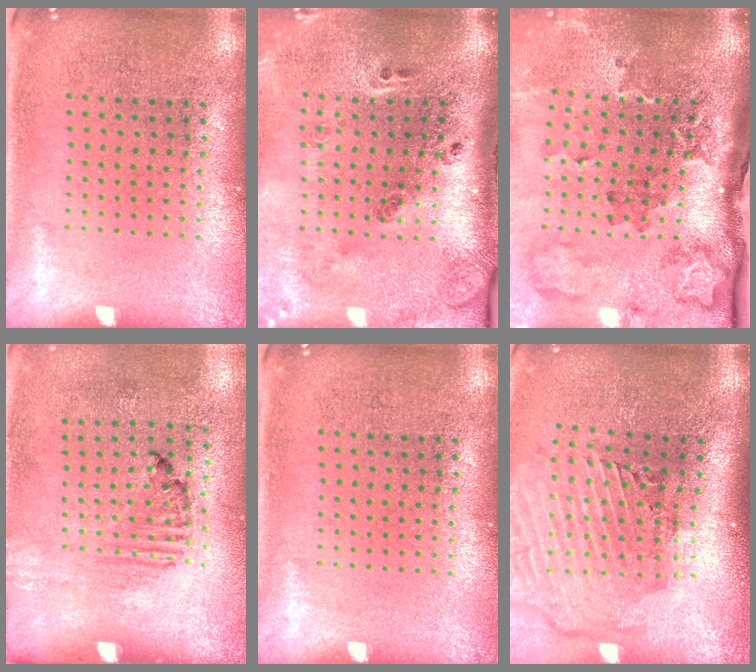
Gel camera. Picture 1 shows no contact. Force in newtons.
{"total": 3.1, "press": 1.8, "slide": 2.5}
{"total": 3.4, "press": 2.3, "slide": 2.5}
{"total": 1.5, "press": 1.2, "slide": 1.0}
{"total": 0.0}
{"total": 3.0, "press": 2.2, "slide": 2.0}